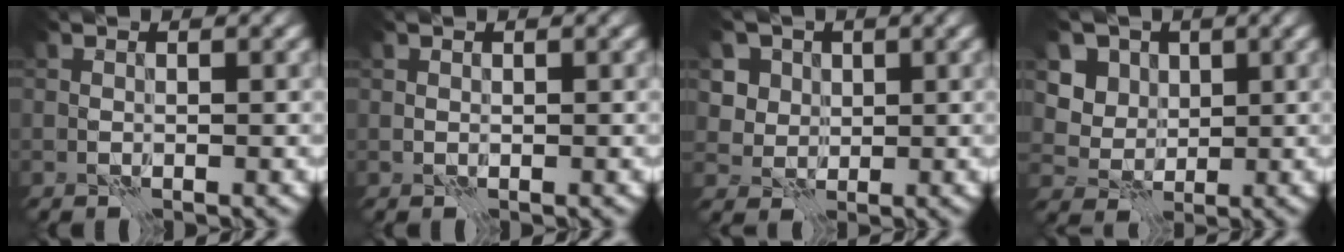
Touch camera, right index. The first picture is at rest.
{"total": 0.0}
{"total": 5.0, "force": [2.1, 4.1, 1.8], "torque": [-0.045, -0.002, 0.027]}
{"total": 4.6, "force": [1.8, 3.8, 1.8], "torque": [-0.051, -0.009, 0.027]}